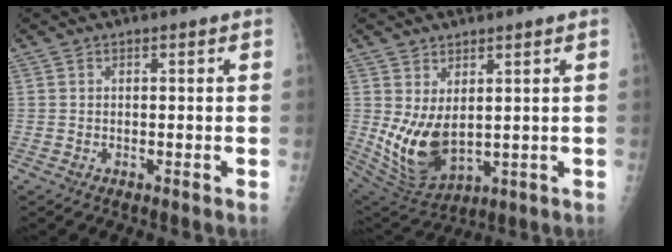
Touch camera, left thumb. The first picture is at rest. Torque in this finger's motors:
{"motor_torque": [-0.11, 0.70, 0.90, -0.25, 0.14]}